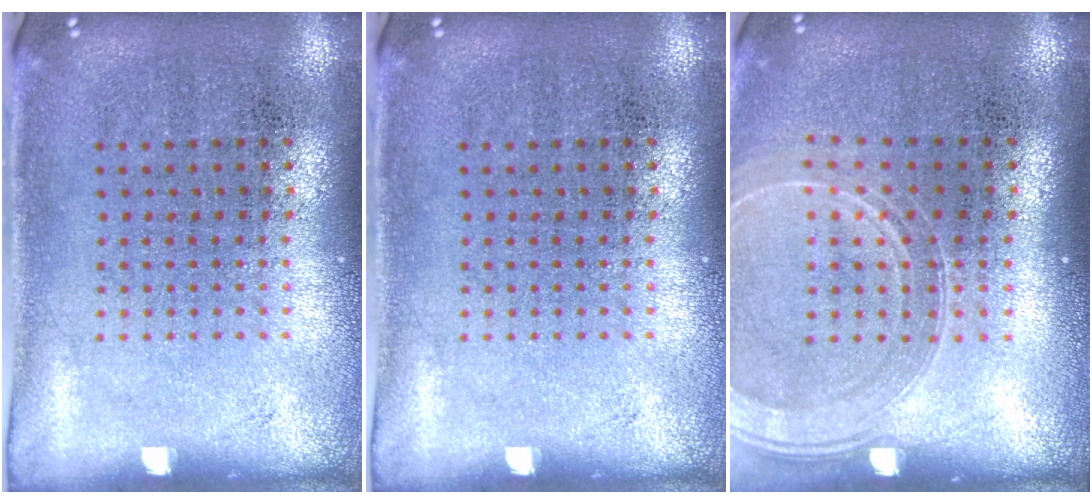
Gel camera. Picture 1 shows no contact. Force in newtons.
{"total": 0.0}
{"total": 1.4, "press": 1.3, "slide": 0.5}